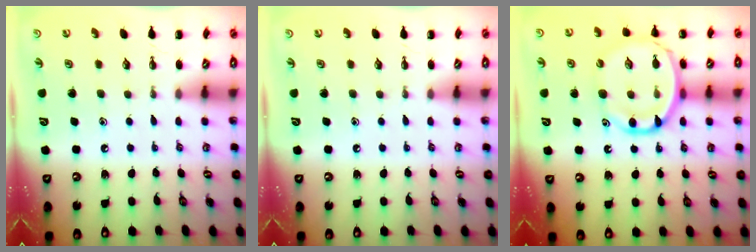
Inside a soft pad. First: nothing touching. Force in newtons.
{"total": 0.0}
{"total": 14.7, "press": 14.2, "slide": 3.5}